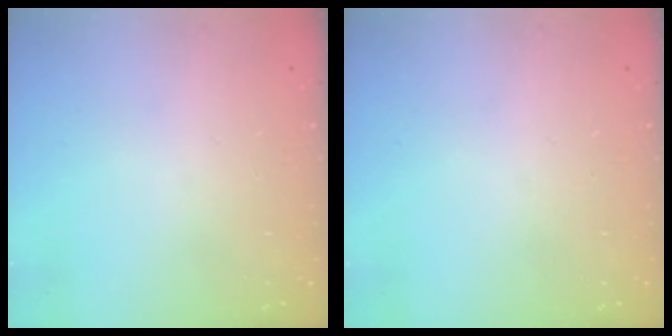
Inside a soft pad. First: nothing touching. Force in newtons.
{"total": 0.0}